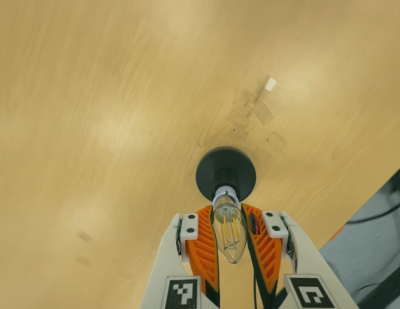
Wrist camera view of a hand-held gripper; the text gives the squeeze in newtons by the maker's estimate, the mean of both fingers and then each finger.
{"total": 19.6, "left": 18.2, "right": 21.0}